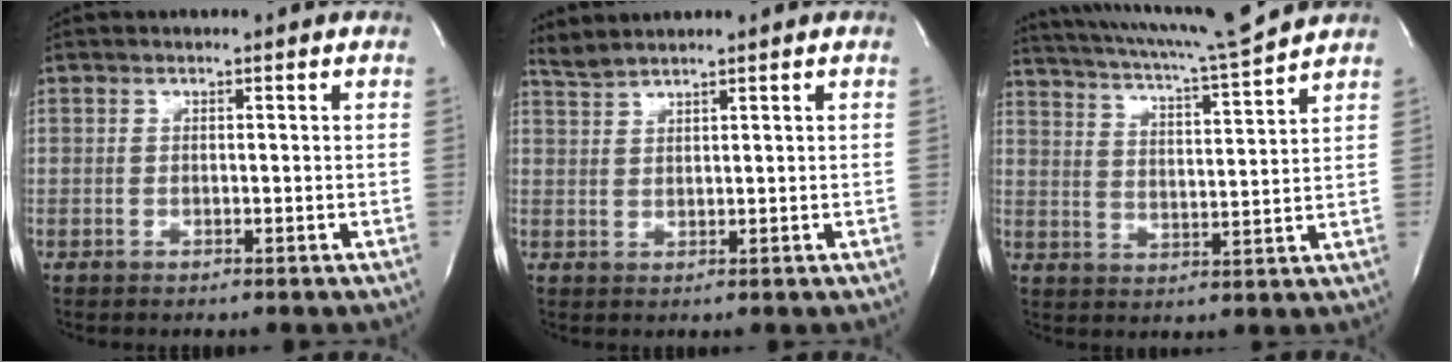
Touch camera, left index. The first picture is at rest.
{"total": 2.2, "force": [2.2, -0.6, 0.1], "torque": [-0.009, 0.009, 0.052]}
{"total": 13.6, "force": [12.5, -1.4, 5.2], "torque": [-0.099, -0.021, 0.186]}